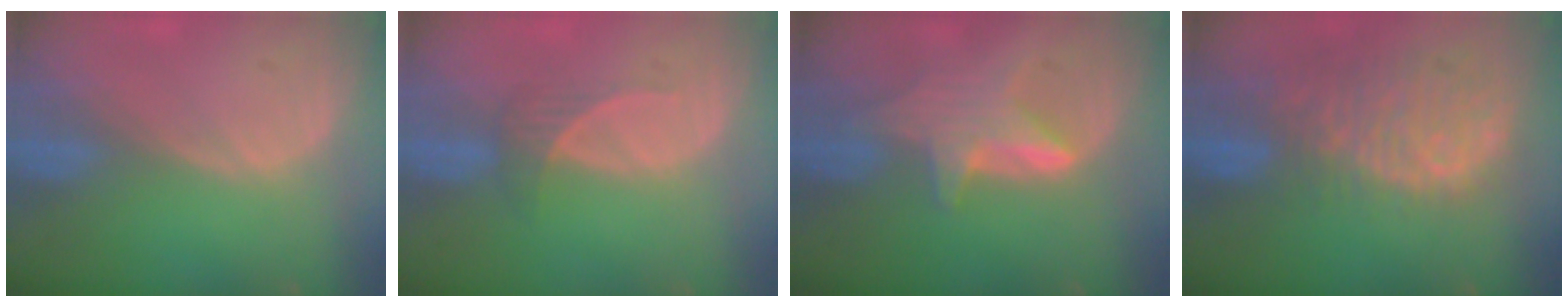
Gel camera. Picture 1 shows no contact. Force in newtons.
{"total": 2.5, "press": 2.3, "slide": 0.9}
{"total": 6.0, "press": 5.9, "slide": 0.6}
{"total": 11.4, "press": 9.7, "slide": 5.9}